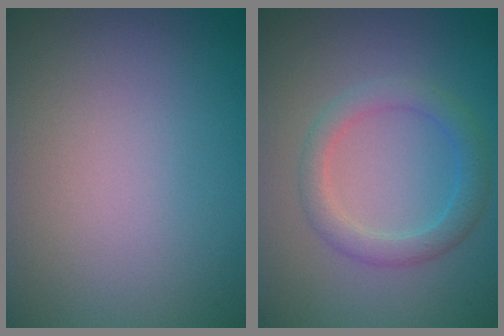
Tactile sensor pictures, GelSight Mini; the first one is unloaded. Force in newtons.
{"total": 2.7, "press": 2.7, "slide": 0.1}